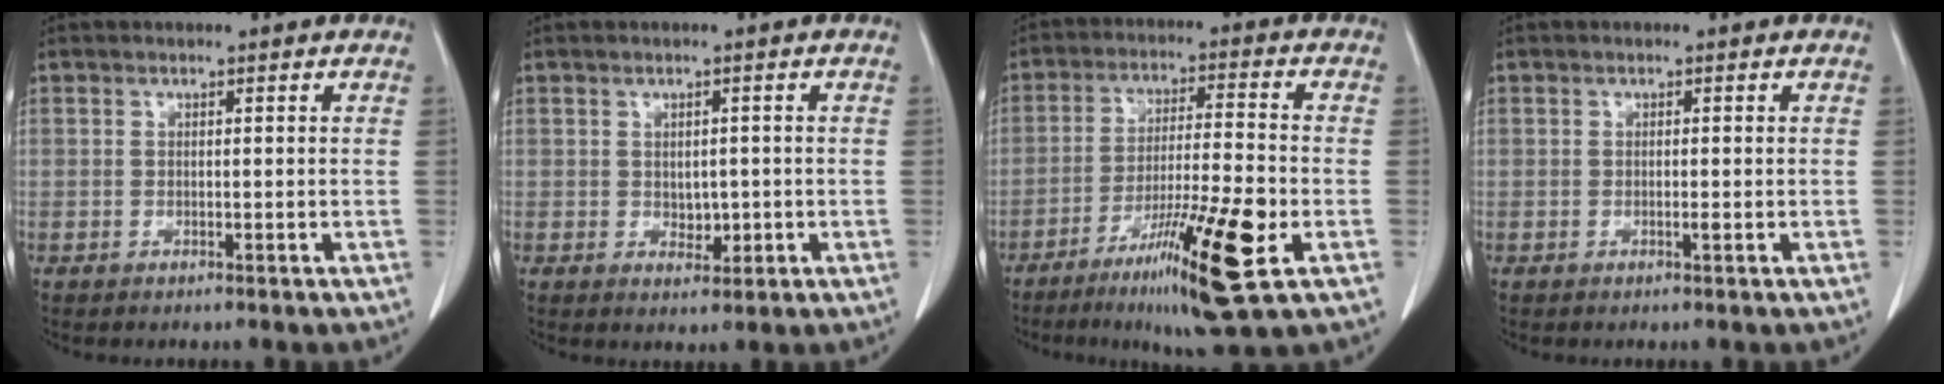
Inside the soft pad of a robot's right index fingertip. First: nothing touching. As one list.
[{"total": 2.7, "force": [-0.3, 1.8, 2.1], "torque": [-0.026, -0.001, 0.003]}, {"total": 14.8, "force": [-6.5, 0.3, 13.3], "torque": [-0.233, -0.029, -0.105]}, {"total": 0.9, "force": [-0.2, 0.1, 0.8], "torque": [-0.015, -0.001, -0.002]}]